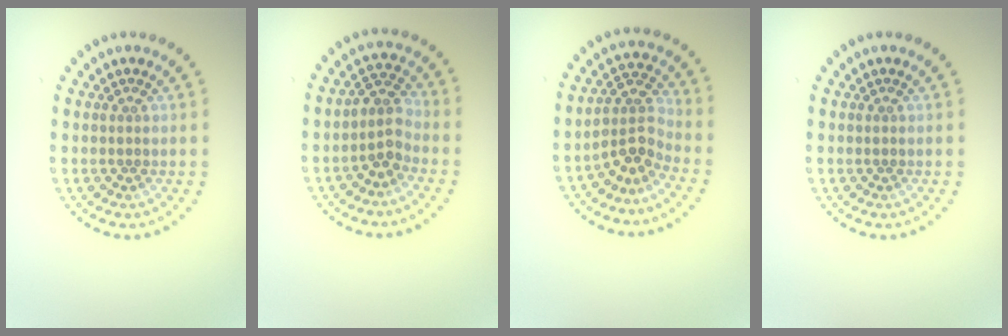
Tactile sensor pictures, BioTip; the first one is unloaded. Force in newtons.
{"total": 2.5, "press": 2.0, "slide": 1.6}
{"total": 3.1, "press": 2.2, "slide": 2.1}
{"total": 0.0}